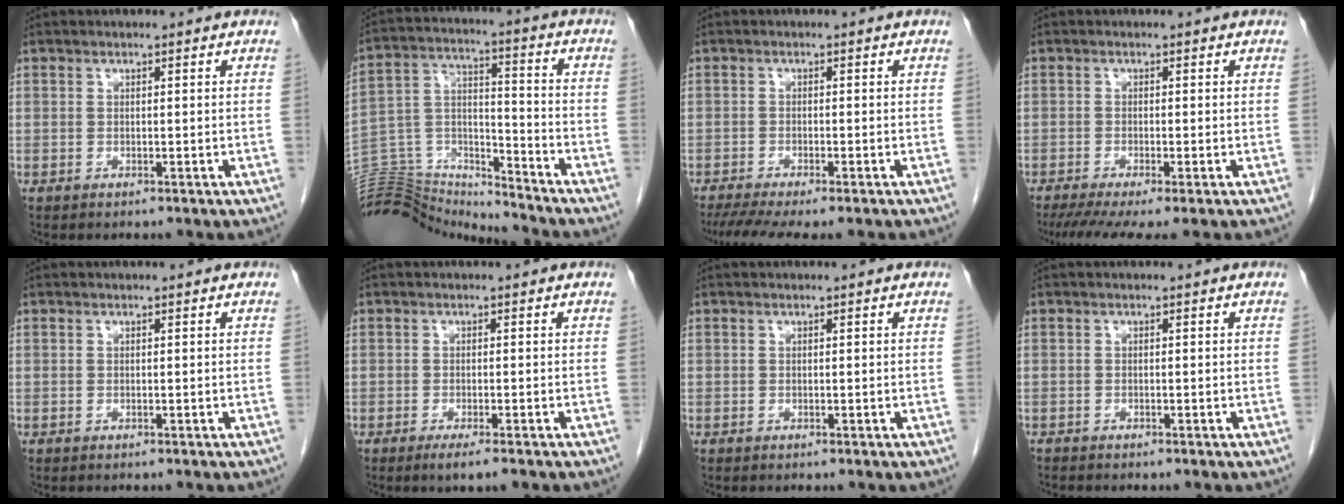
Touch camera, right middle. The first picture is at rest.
{"total": 14.9, "force": [-14.9, 1.4, 0.5], "torque": [-0.006, 0.059, -0.259]}
{"total": 7.6, "force": [-6.2, 0.6, 4.3], "torque": [-0.062, -0.011, -0.098]}
{"total": 7.1, "force": [-5.4, 0.4, 4.7], "torque": [-0.068, -0.017, -0.089]}
{"total": 0.0}
{"total": 3.0, "force": [-2.1, 0.2, 2.2], "torque": [-0.031, -0.006, -0.031]}
{"total": 0.0}
{"total": 1.0, "force": [-0.9, 0.2, 0.2], "torque": [-0.005, -0.002, -0.015]}